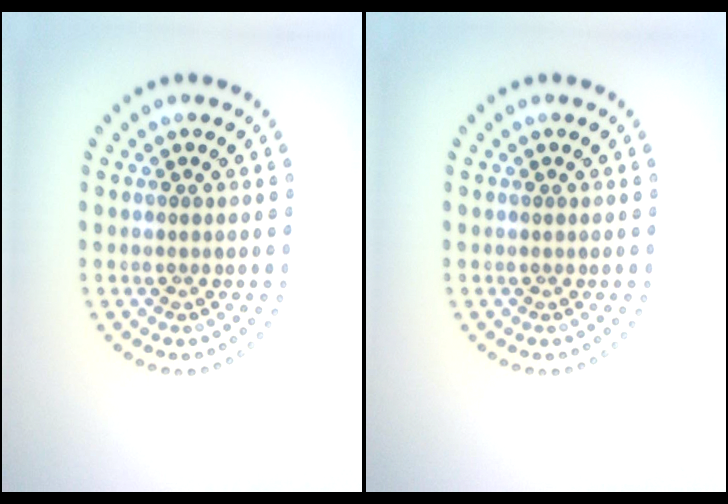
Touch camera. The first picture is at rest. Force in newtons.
{"total": 0.0}